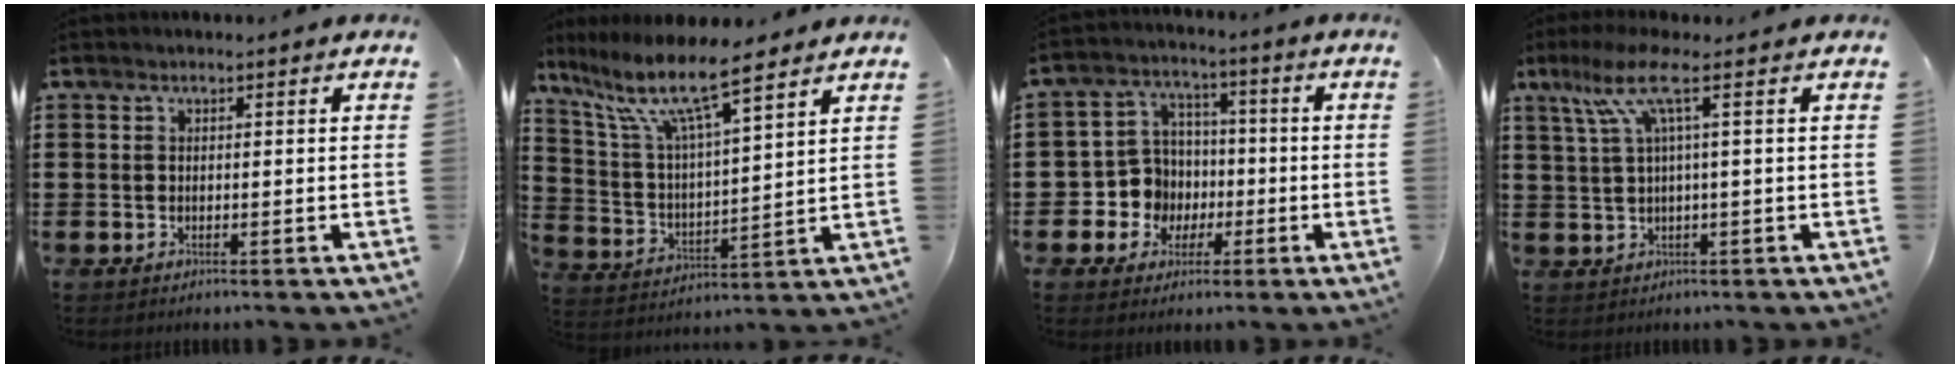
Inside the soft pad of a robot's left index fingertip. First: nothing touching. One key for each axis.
{"total": 10.2, "fx": 8.0, "fy": 1.6, "fz": 6.1, "tx": -0.148, "ty": -0.037, "tz": 0.134}
{"total": 7.7, "fx": -1.2, "fy": 7.4, "fz": 1.5, "tx": -0.070, "ty": 0.010, "tz": -0.018}
{"total": 6.8, "fx": 2.3, "fy": 0.7, "fz": 6.4, "tx": -0.137, "ty": 0.001, "tz": 0.035}